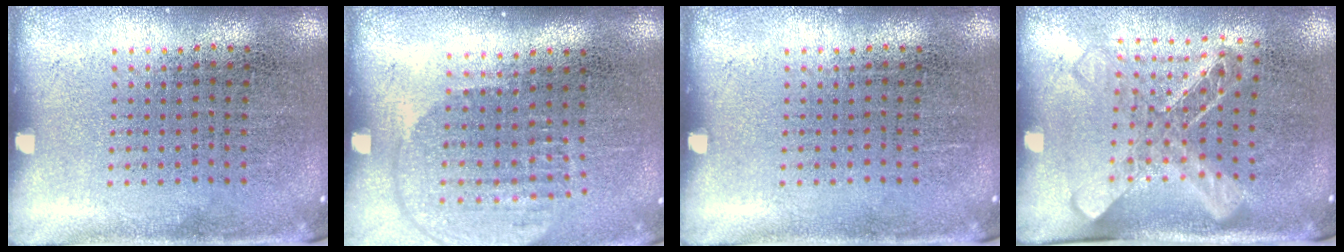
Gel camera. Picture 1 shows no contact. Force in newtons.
{"total": 1.8, "press": 1.5, "slide": 0.9}
{"total": 0.0}
{"total": 1.7, "press": 1.4, "slide": 1.0}